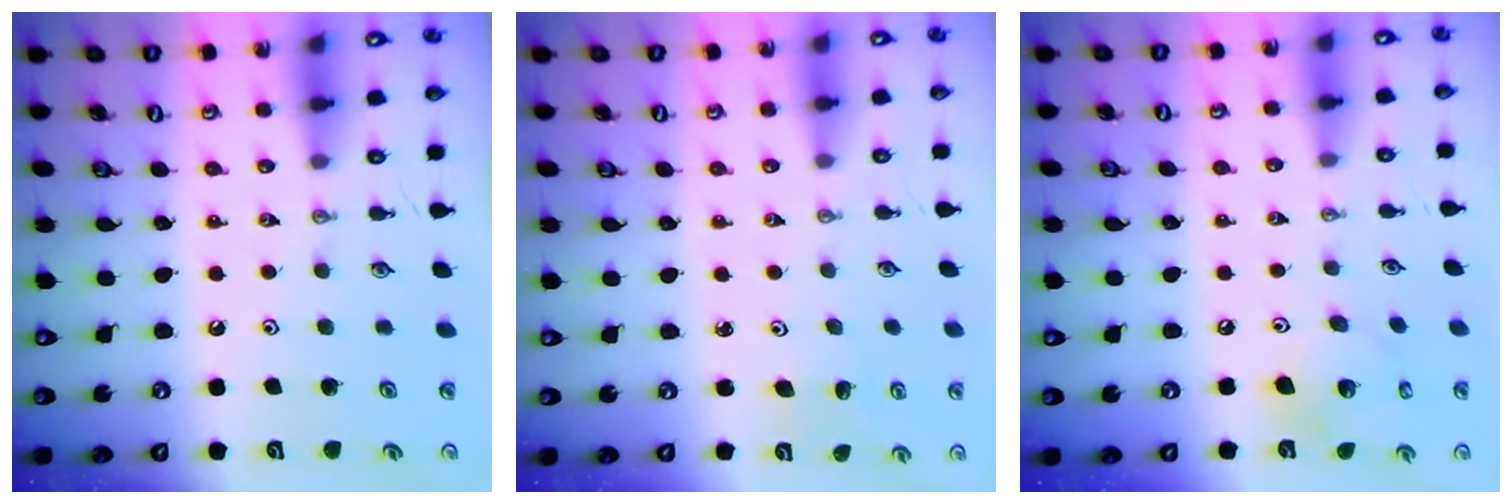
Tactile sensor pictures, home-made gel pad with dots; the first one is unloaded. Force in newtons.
{"total": 3.0, "press": 3.0, "slide": 0.2}
{"total": 10.7, "press": 10.6, "slide": 2.0}